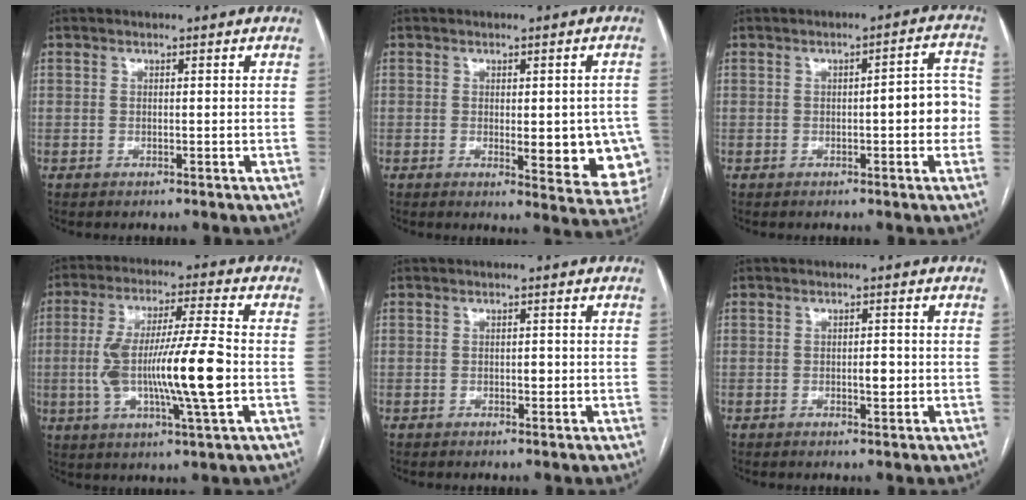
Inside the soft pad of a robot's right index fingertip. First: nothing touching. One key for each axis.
{"total": 11.4, "fx": -2.0, "fy": 3.7, "fz": 10.6, "tx": -0.089, "ty": -0.005, "tz": -0.013}
{"total": 5.5, "fx": -0.8, "fy": 1.4, "fz": 5.3, "tx": -0.057, "ty": 0.019, "tz": -0.013}
{"total": 14.7, "fx": -1.9, "fy": 0.7, "fz": 14.6, "tx": -0.274, "ty": 0.001, "tz": -0.035}
{"total": 1.1, "fx": -0.2, "fy": 0.5, "fz": 0.9, "tx": -0.012, "ty": 0.001, "tz": -0.003}
{"total": 2.2, "fx": -0.4, "fy": 0.7, "fz": 2.0, "tx": -0.032, "ty": 0.001, "tz": -0.004}